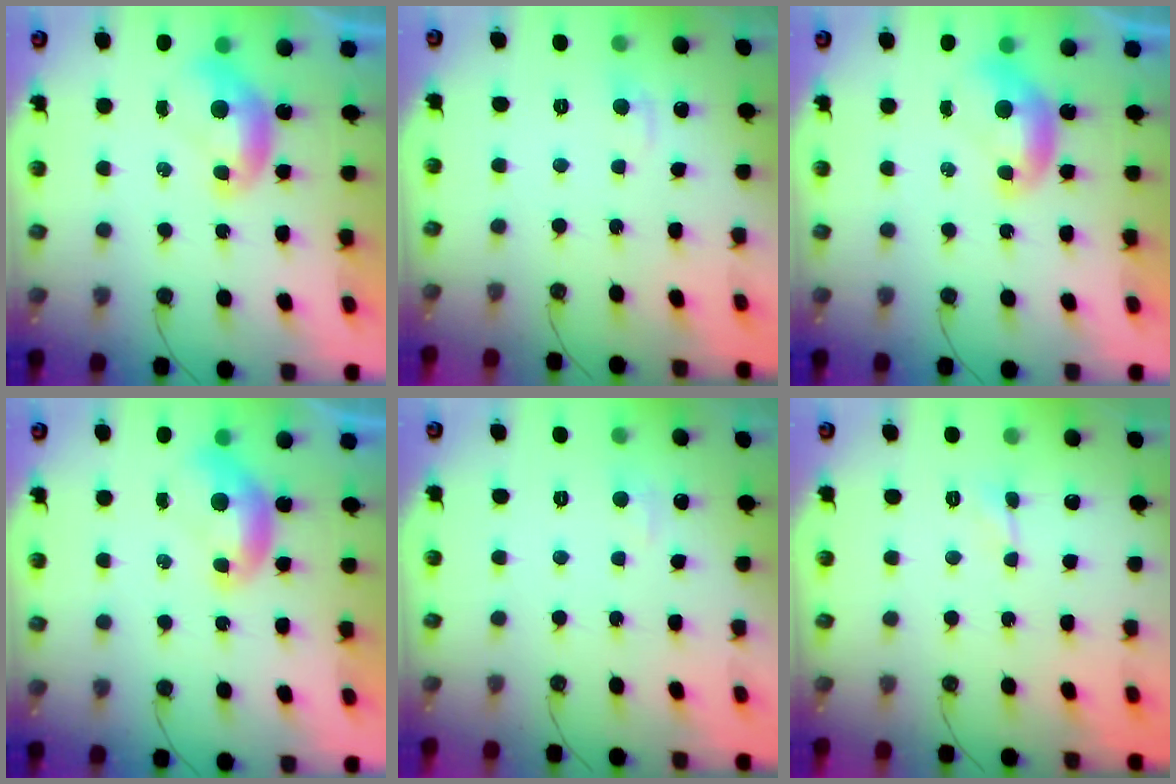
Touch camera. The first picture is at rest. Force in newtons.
{"total": 0.9, "press": 0.3, "slide": 0.8}
{"total": 0.0}
{"total": 0.0}
{"total": 1.9, "press": 1.8, "slide": 0.6}
{"total": 2.3, "press": 2.2, "slide": 0.6}